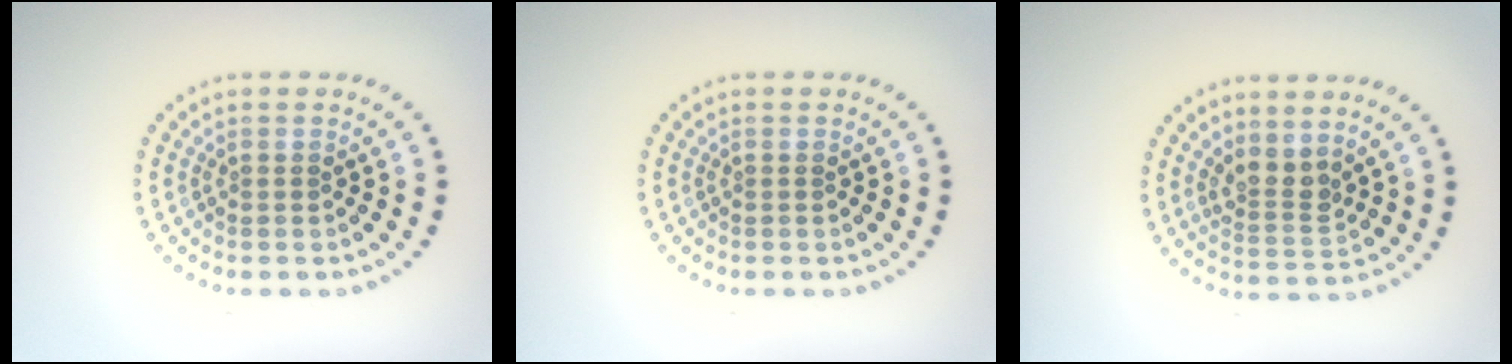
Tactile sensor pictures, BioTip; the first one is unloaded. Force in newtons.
{"total": 0.0}
{"total": 2.5, "press": 1.9, "slide": 1.6}